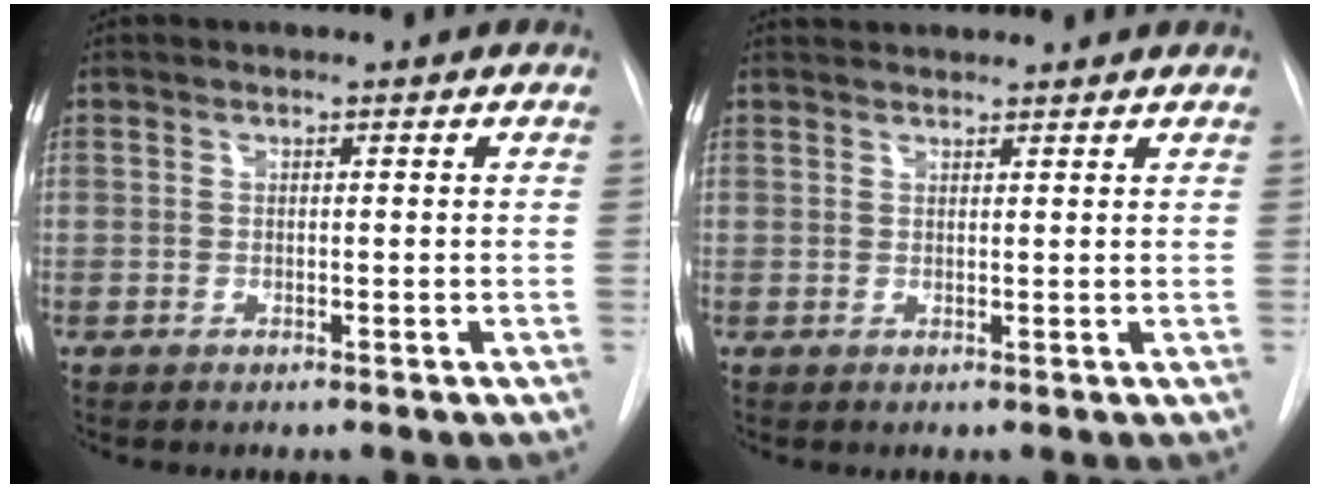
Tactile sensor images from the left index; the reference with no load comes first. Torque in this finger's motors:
{"motor_torque": [-0.34, -1.07, 0.12, 0.05]}